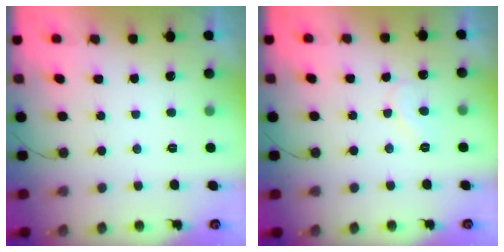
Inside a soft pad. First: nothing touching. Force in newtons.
{"total": 7.1, "press": 7.1, "slide": 0.5}